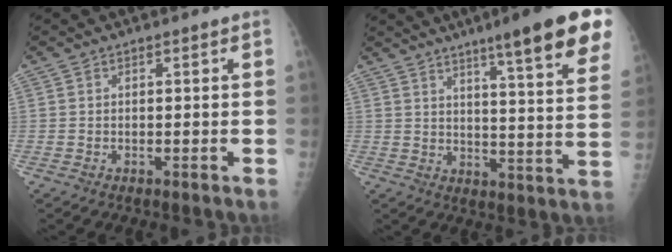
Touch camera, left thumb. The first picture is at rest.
{"total": 18.8, "force": [11.8, 2.0, 14.5], "torque": [-0.174, -0.052, 0.153]}